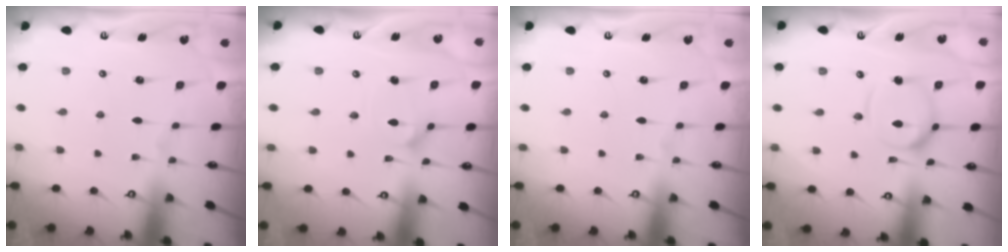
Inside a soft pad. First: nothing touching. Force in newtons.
{"total": 2.6, "press": 2.5, "slide": 0.3}
{"total": 0.0}
{"total": 10.3, "press": 10.3, "slide": 0.9}